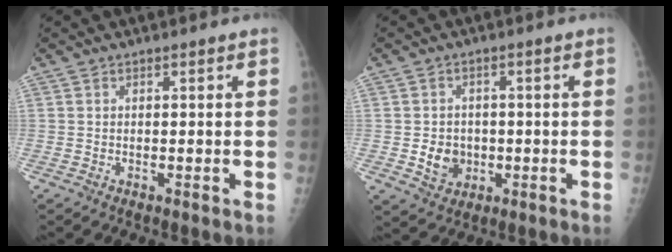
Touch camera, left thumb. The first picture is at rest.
{"total": 5.6, "force": [-0.8, 4.8, 2.7], "torque": [-0.021, 0.005, -0.006]}